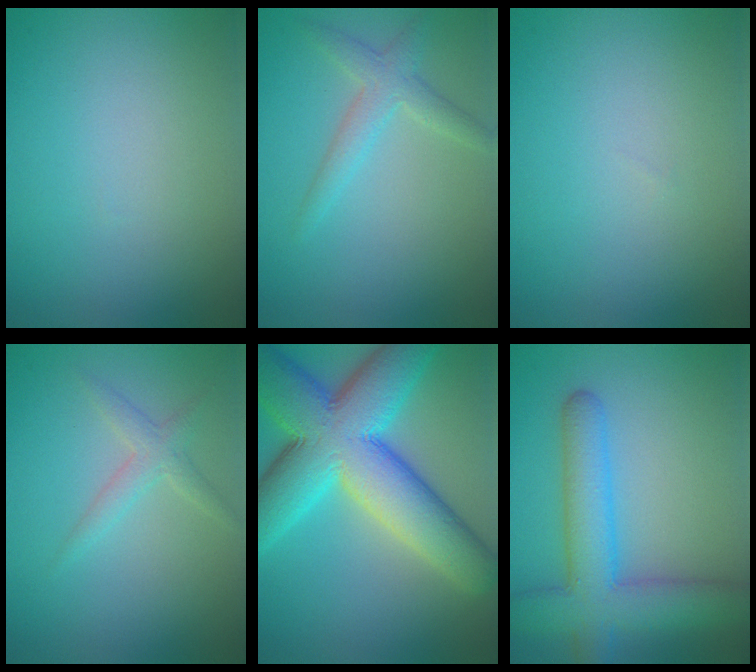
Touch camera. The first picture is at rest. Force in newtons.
{"total": 2.4, "press": 2.4, "slide": 0.2}
{"total": 0.0}
{"total": 1.7, "press": 1.7, "slide": 0.1}
{"total": 12.8, "press": 12.8, "slide": 0.3}
{"total": 6.6, "press": 6.6, "slide": 0.4}